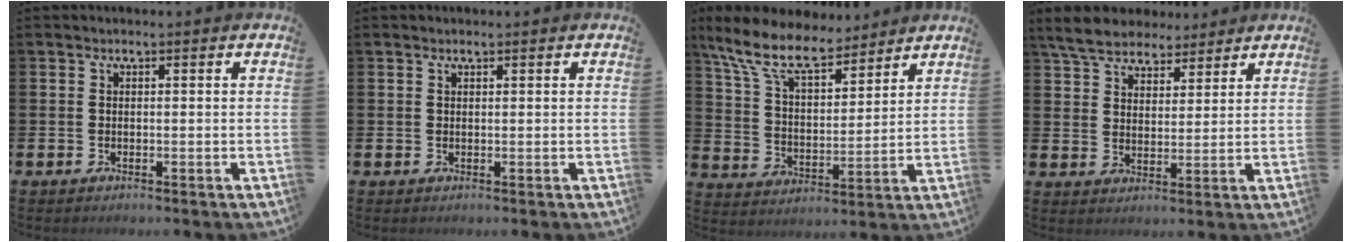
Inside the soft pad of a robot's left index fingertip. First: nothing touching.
{"total": 0.7, "force": [0.6, 0.2, 0.3], "torque": [0.009, -0.003, 0.008]}
{"total": 9.8, "force": [8.4, 3.2, 4.0], "torque": [-0.118, -0.041, 0.152]}
{"total": 6.0, "force": [5.6, 2.1, 1.0], "torque": [-0.042, -0.019, 0.102]}